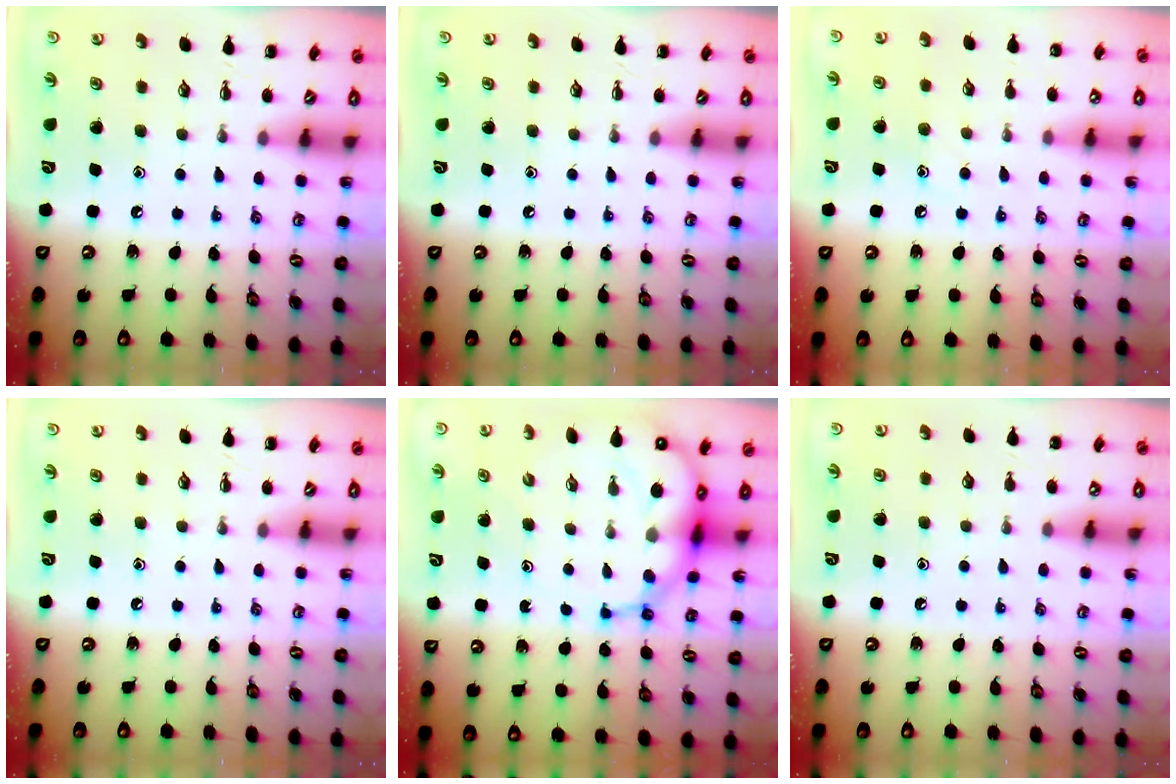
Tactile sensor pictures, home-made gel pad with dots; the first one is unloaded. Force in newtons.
{"total": 0.0}
{"total": 6.8, "press": 6.6, "slide": 1.4}
{"total": 0.0}
{"total": 12.6, "press": 12.0, "slide": 3.6}
{"total": 3.1, "press": 3.0, "slide": 1.0}